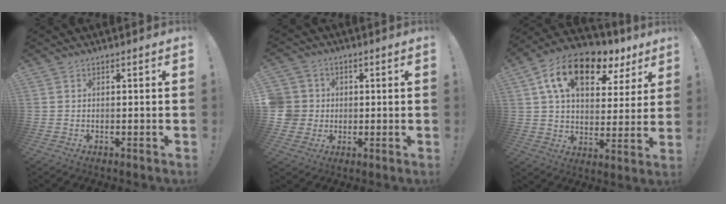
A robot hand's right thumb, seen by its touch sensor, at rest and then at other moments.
{"total": 7.4, "force": [0.5, 7.2, 1.9], "torque": [-0.056, 0.005, 0.014]}
{"total": 16.8, "force": [9.1, 9.2, 10.8], "torque": [-0.179, -0.042, 0.161]}